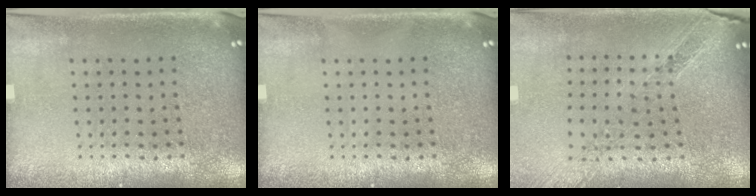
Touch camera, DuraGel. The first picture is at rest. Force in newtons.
{"total": 0.0}
{"total": 1.0, "press": 1.0, "slide": 0.2}